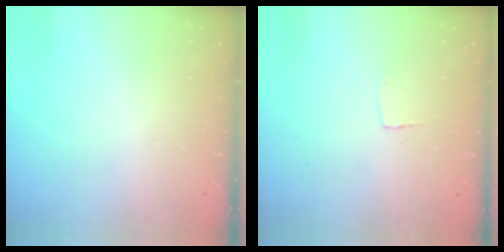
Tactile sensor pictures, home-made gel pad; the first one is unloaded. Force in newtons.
{"total": 2.3, "press": 2.3, "slide": 0.1}